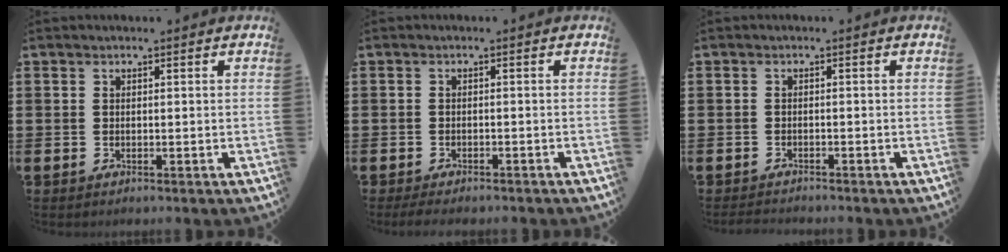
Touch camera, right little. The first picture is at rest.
{"total": 0.9, "force": [-0.7, 0.2, 0.5], "torque": [-0.011, -0.001, -0.013]}
{"total": 1.0, "force": [-1.0, 0.0, 0.0], "torque": [-0.003, -0.002, -0.020]}